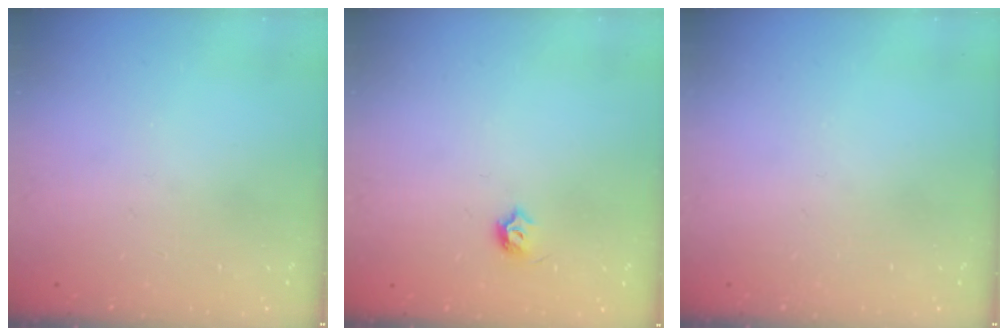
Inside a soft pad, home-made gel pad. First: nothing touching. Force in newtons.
{"total": 4.5, "press": 4.3, "slide": 1.0}
{"total": 0.0}